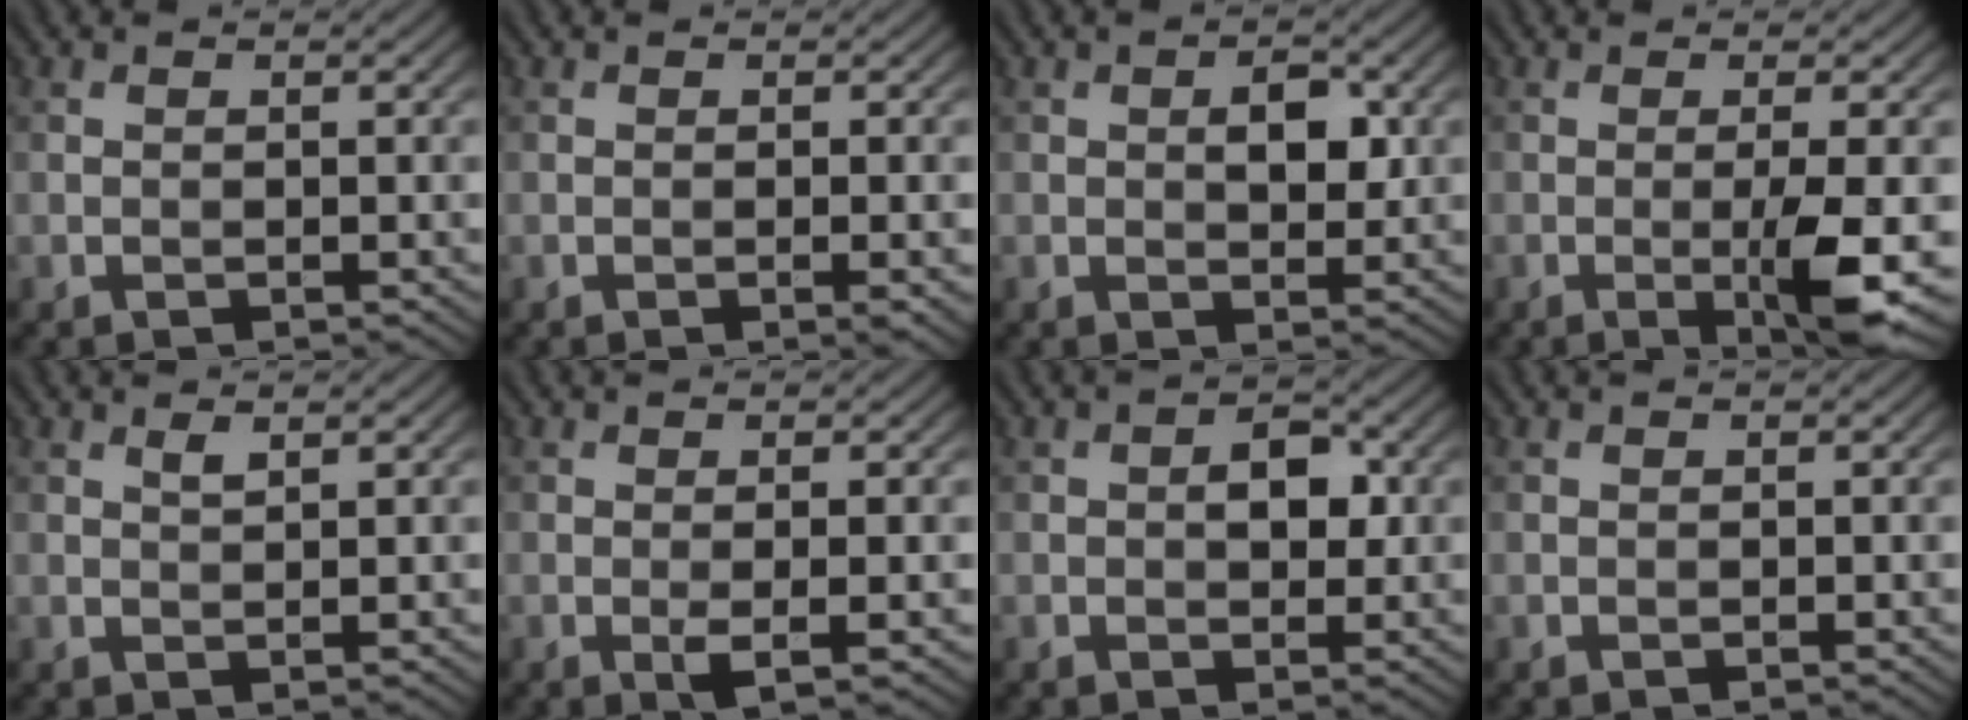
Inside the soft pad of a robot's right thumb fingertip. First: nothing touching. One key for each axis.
{"total": 1.4, "fx": -0.4, "fy": 0.0, "fz": 1.3, "tx": -0.024, "ty": -0.002, "tz": -0.007}
{"total": 3.6, "fx": 0.6, "fy": 2.0, "fz": 3.0, "tx": -0.046, "ty": -0.002, "tz": 0.009}
{"total": 5.6, "fx": -1.3, "fy": 0.5, "fz": 5.5, "tx": -0.098, "ty": 0.000, "tz": -0.021}
{"total": 1.2, "fx": 0.8, "fy": 0.2, "fz": 0.8, "tx": -0.020, "ty": 0.000, "tz": 0.017}
{"total": 2.3, "fx": -0.5, "fy": 0.2, "fz": 2.2, "tx": -0.043, "ty": -0.002, "tz": -0.010}
{"total": 3.4, "fx": 0.3, "fy": 2.0, "fz": 2.7, "tx": -0.042, "ty": 0.001, "tz": 0.001}
{"total": 0.0}